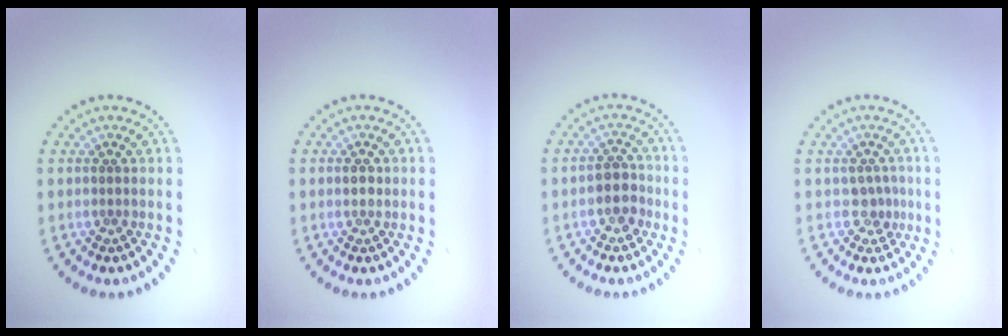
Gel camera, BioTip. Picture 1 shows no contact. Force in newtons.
{"total": 1.0, "press": 1.0, "slide": 0.2}
{"total": 2.5, "press": 2.3, "slide": 1.0}
{"total": 1.4, "press": 1.3, "slide": 0.7}